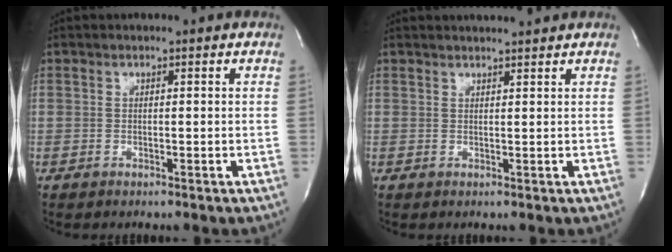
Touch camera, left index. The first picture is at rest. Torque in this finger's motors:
{"motor_torque": [0.27, -0.29, -0.01, 0.00]}